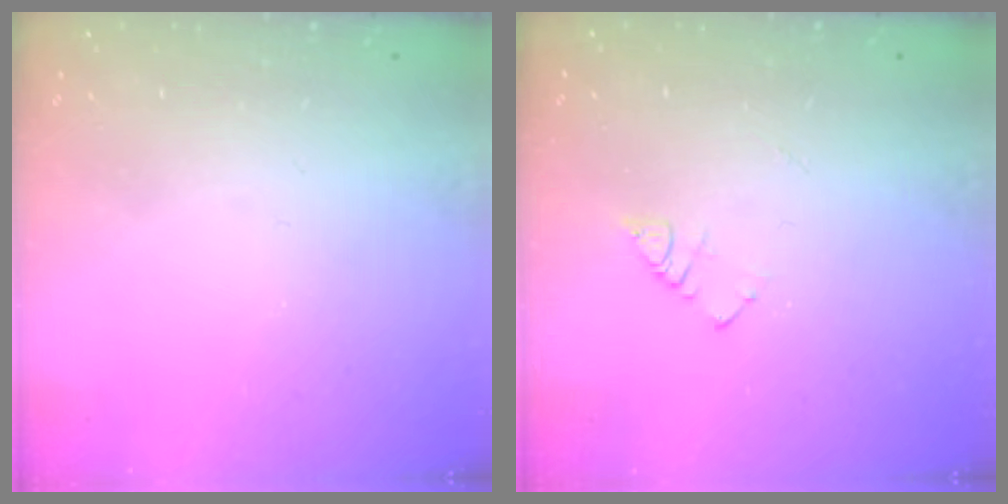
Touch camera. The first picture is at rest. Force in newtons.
{"total": 3.9, "press": 3.9, "slide": 0.4}